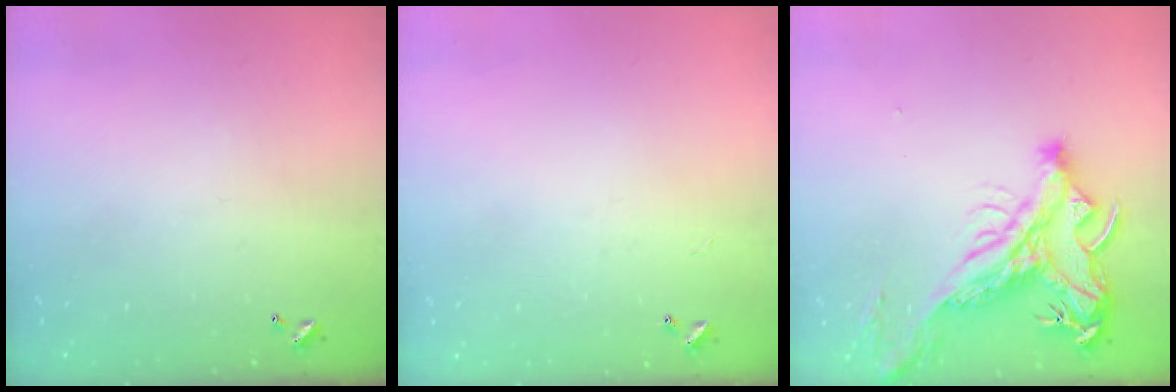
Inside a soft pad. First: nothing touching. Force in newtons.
{"total": 2.4, "press": 2.4, "slide": 0.3}
{"total": 5.9, "press": 5.6, "slide": 1.9}